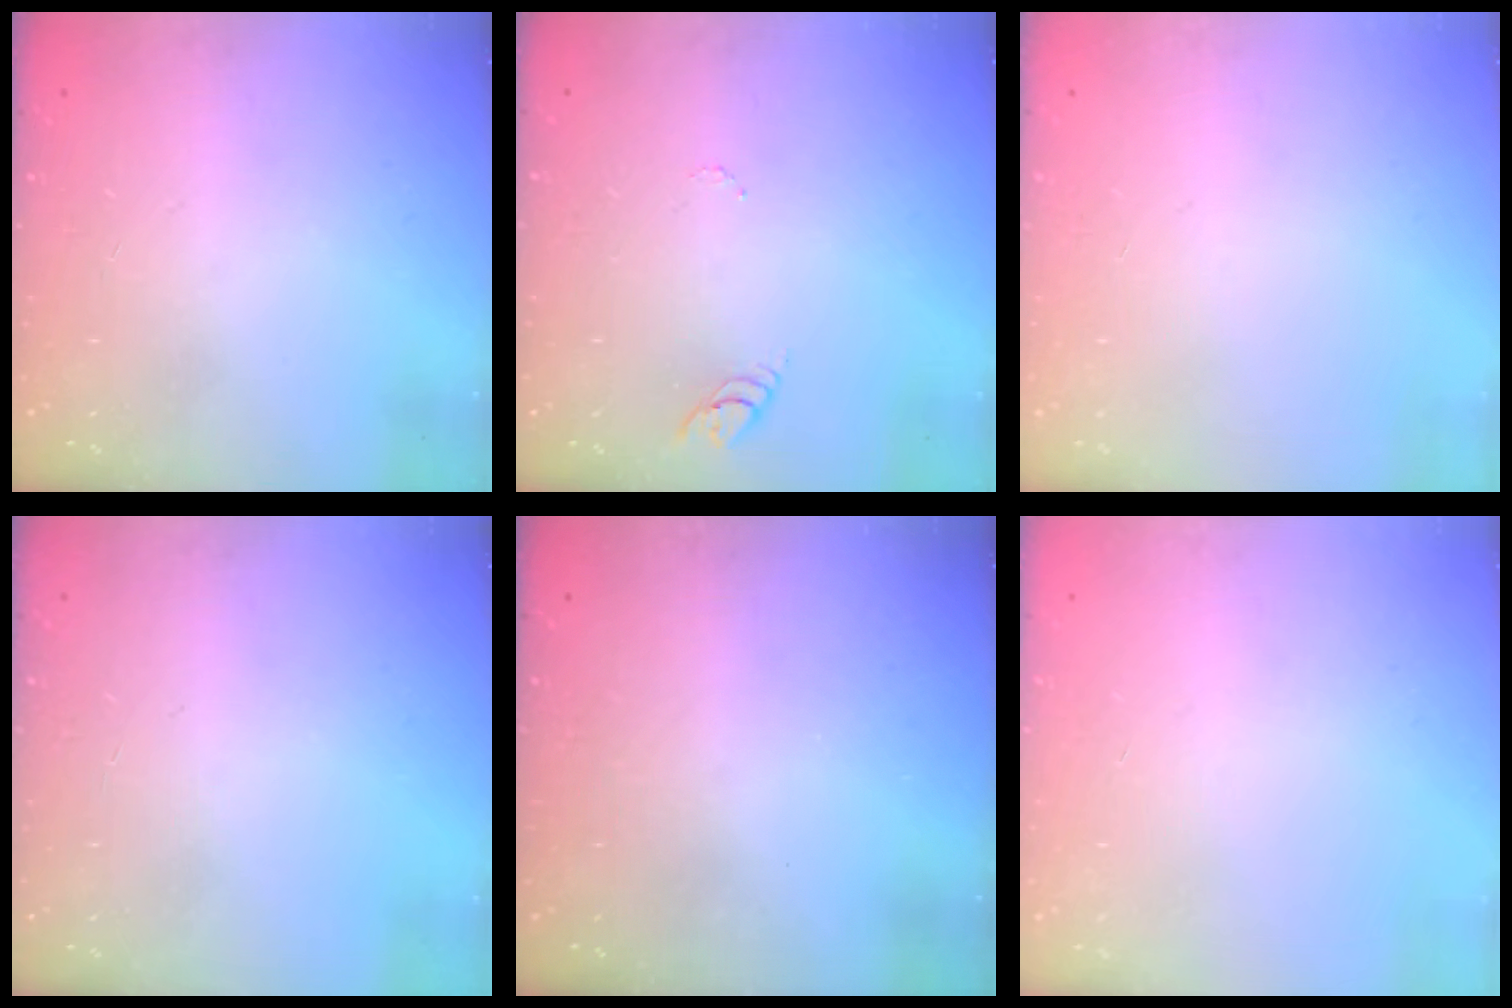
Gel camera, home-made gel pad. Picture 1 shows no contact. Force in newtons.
{"total": 3.1, "press": 3.1, "slide": 0.3}
{"total": 0.0}
{"total": 2.3, "press": 2.3, "slide": 0.2}
{"total": 0.0}
{"total": 0.0}